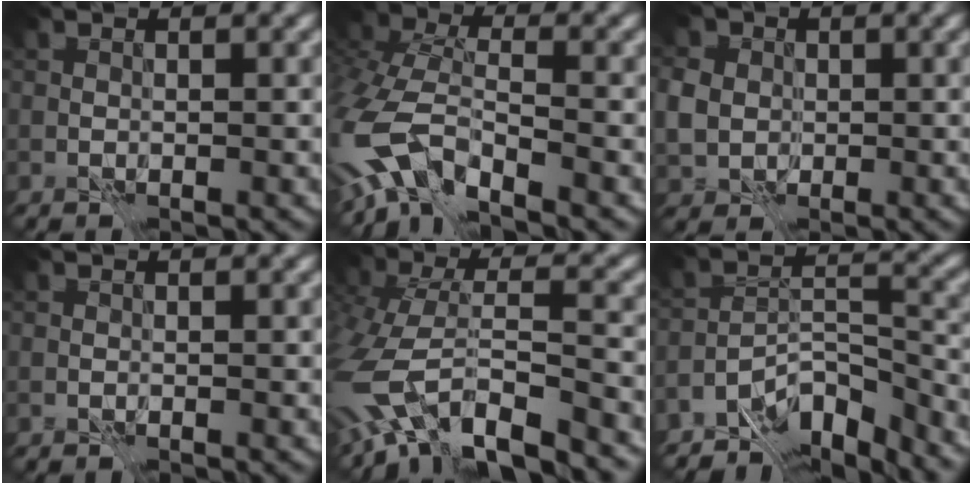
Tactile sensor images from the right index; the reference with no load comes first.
{"total": 8.2, "force": [-4.9, 4.1, 5.2], "torque": [-0.113, -0.013, -0.105]}
{"total": 4.4, "force": [0.0, 4.0, 1.7], "torque": [-0.051, 0.003, -0.009]}
{"total": 0.0}
{"total": 10.9, "force": [-7.8, 4.5, 6.0], "torque": [-0.129, -0.012, -0.123]}
{"total": 8.5, "force": [-7.0, 3.0, 3.6], "torque": [-0.048, -0.008, -0.121]}